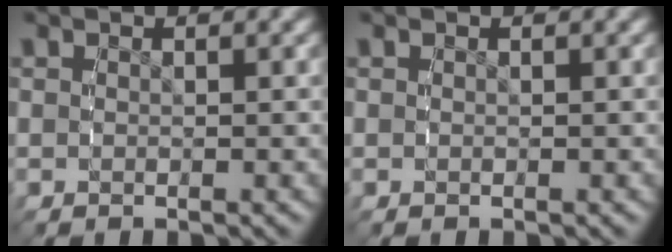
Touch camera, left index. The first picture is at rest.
{"total": 0.0}